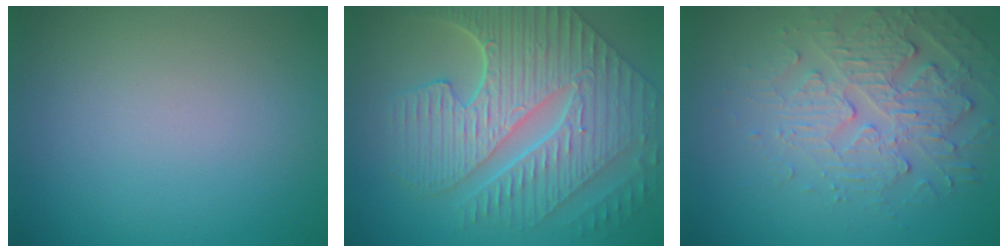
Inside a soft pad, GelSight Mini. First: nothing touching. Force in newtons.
{"total": 10.3, "press": 7.2, "slide": 7.3}
{"total": 4.0, "press": 3.6, "slide": 1.8}